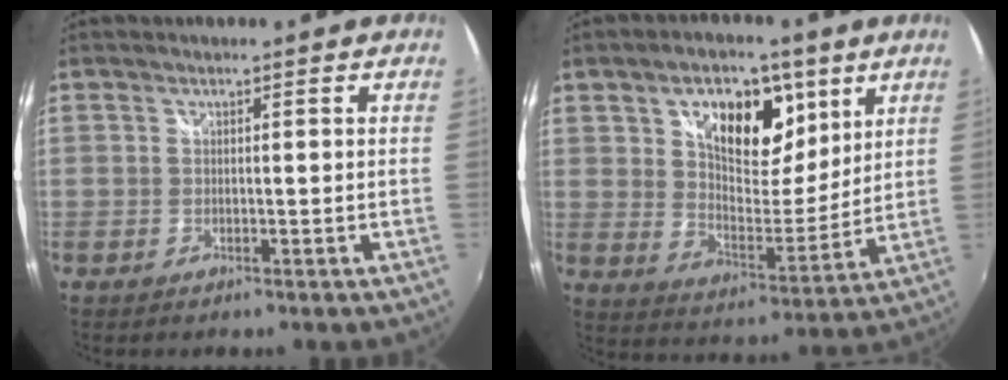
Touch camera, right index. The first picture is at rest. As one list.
[{"total": 15.5, "force": [7.5, 8.7, 10.3], "torque": [-0.165, 0.011, 0.122]}]